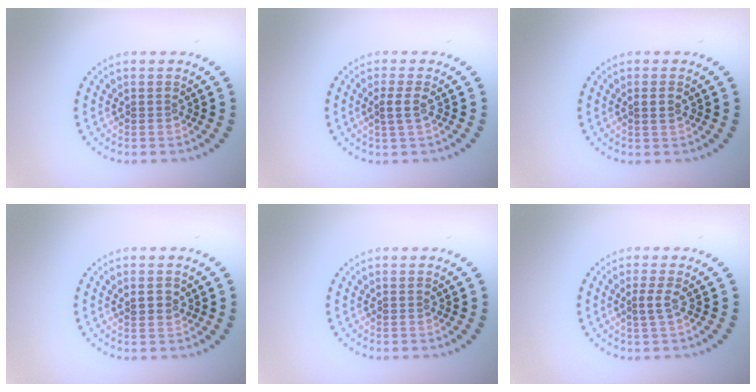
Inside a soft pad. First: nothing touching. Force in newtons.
{"total": 1.6, "press": 1.3, "slide": 0.9}
{"total": 1.1, "press": 1.0, "slide": 0.5}
{"total": 1.6, "press": 1.4, "slide": 0.6}
{"total": 0.0}
{"total": 1.1, "press": 0.8, "slide": 0.8}